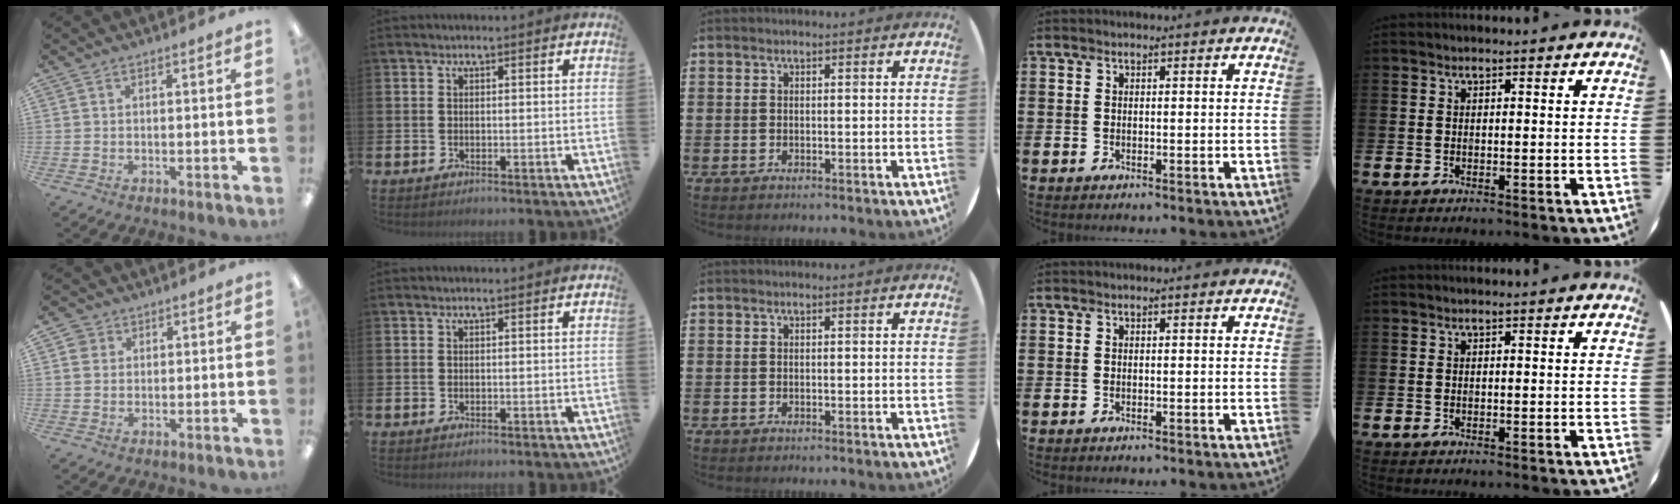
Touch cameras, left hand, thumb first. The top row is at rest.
{"thumb": {"total": 3.3, "force": [1.5, 2.9, 0.6], "torque": [-0.013, 0.004, 0.027]}}